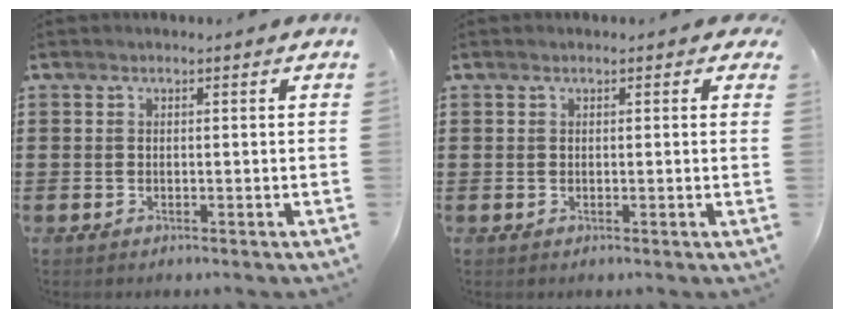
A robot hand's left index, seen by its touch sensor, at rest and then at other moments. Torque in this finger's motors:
{"motor_torque": [1.04, -1.10, 0.21, 0.00]}